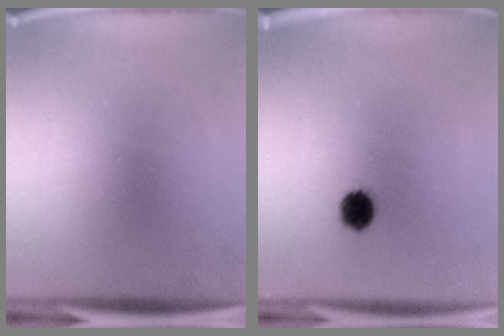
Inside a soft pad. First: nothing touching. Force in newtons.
{"total": 4.6}